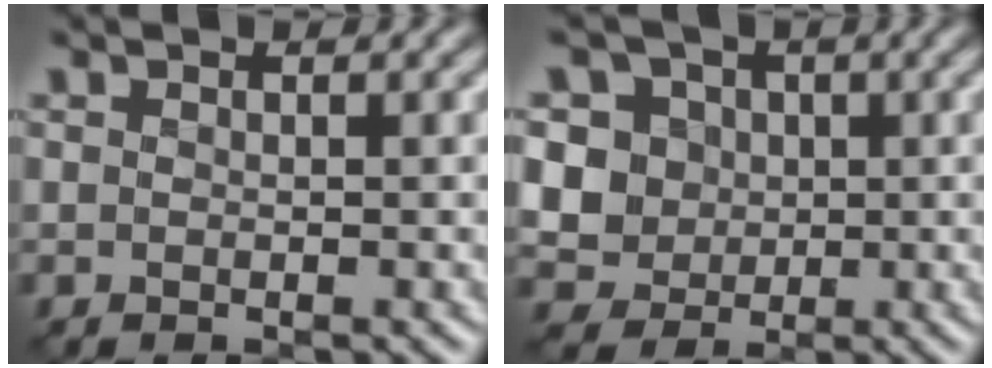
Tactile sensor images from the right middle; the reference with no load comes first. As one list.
[{"total": 7.8, "force": [1.6, 6.9, 3.1], "torque": [-0.058, 0.019, 0.014]}]